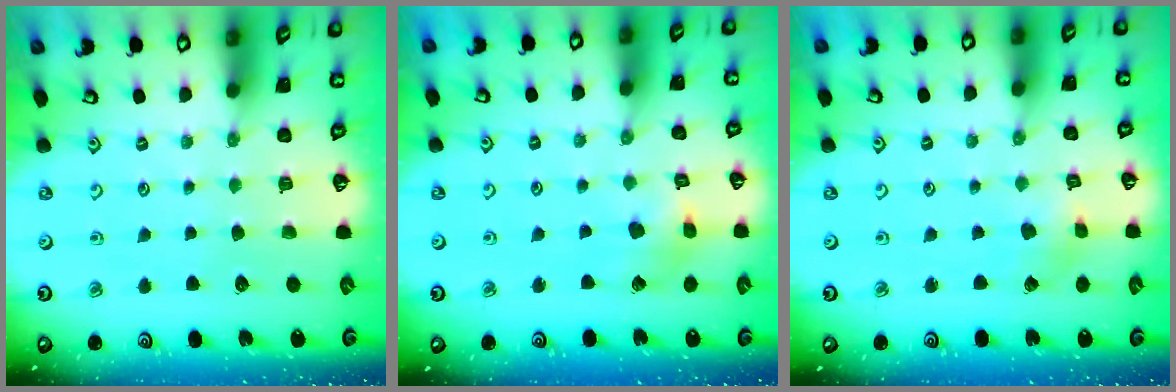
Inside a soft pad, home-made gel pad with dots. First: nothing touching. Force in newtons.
{"total": 7.3, "press": 7.3, "slide": 0.8}
{"total": 1.5, "press": 1.5, "slide": 0.2}